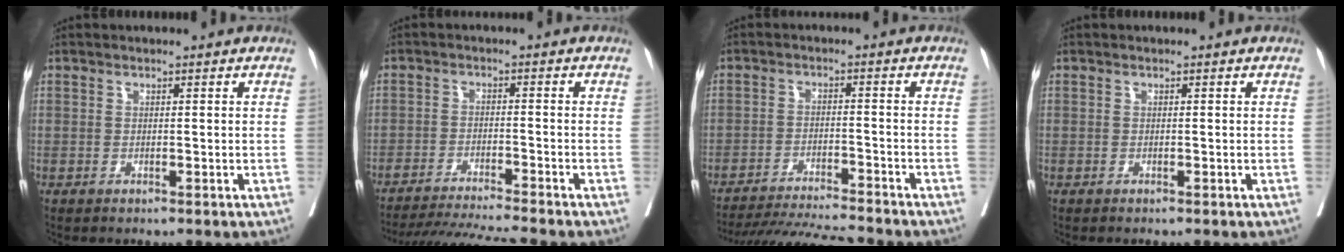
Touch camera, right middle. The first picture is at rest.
{"total": 10.4, "force": [-9.6, -1.7, 3.4], "torque": [-0.041, -0.014, -0.159]}
{"total": 12.9, "force": [-12.2, -0.7, 3.9], "torque": [-0.055, -0.019, -0.188]}
{"total": 0.7, "force": [-0.6, 0.1, 0.3], "torque": [-0.003, -0.002, -0.011]}